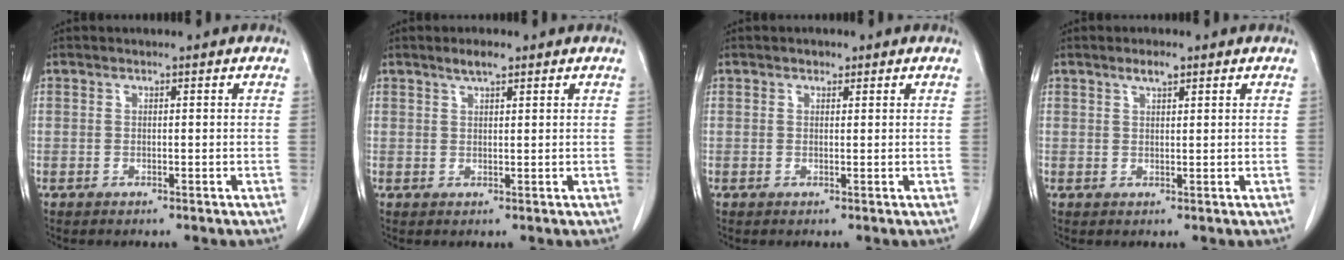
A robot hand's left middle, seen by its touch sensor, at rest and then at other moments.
{"total": 2.2, "force": [1.6, 0.4, 1.5], "torque": [-0.031, 0.003, 0.029]}
{"total": 0.8, "force": [0.5, 0.5, 0.3], "torque": [-0.006, -0.003, 0.006]}
{"total": 2.2, "force": [1.5, 0.5, 1.6], "torque": [-0.033, 0.002, 0.027]}